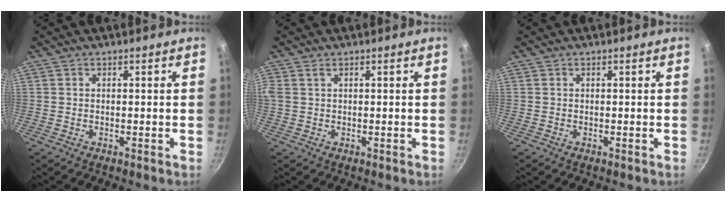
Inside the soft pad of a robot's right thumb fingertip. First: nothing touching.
{"total": 1.2, "force": [0.7, 0.7, 0.8], "torque": [-0.018, 0.003, 0.016]}
{"total": 0.0}